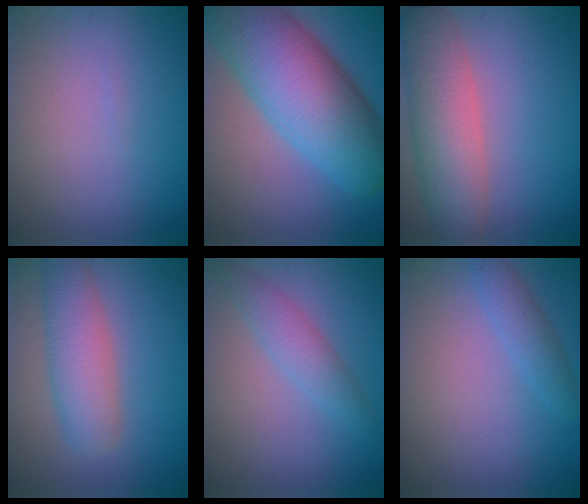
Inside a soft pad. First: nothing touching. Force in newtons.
{"total": 12.2, "press": 12.2, "slide": 0.4}
{"total": 6.9, "press": 6.8, "slide": 0.6}
{"total": 4.8, "press": 4.8, "slide": 0.2}
{"total": 2.5, "press": 2.5, "slide": 0.1}
{"total": 1.9, "press": 1.9, "slide": 0.1}